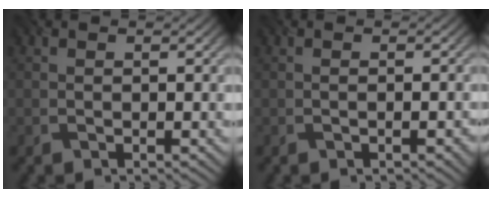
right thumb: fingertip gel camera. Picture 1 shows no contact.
{"total": 1.0, "force": [-0.3, 0.1, 0.9], "torque": [-0.014, 0.002, -0.005]}